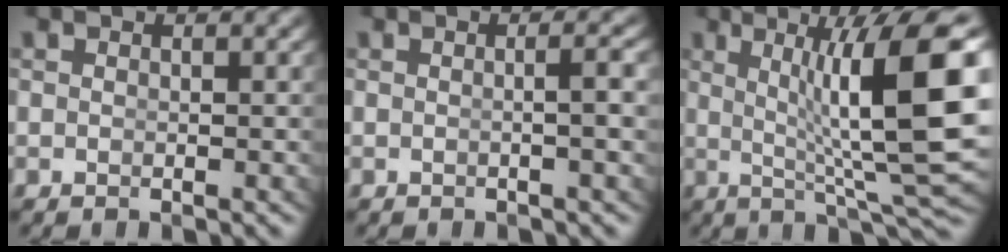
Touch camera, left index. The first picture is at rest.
{"total": 1.5, "force": [-0.2, -0.6, 1.3], "torque": [-0.017, 0.003, -0.003]}
{"total": 11.8, "force": [1.3, 2.2, 11.5], "torque": [-0.140, 0.006, 0.023]}